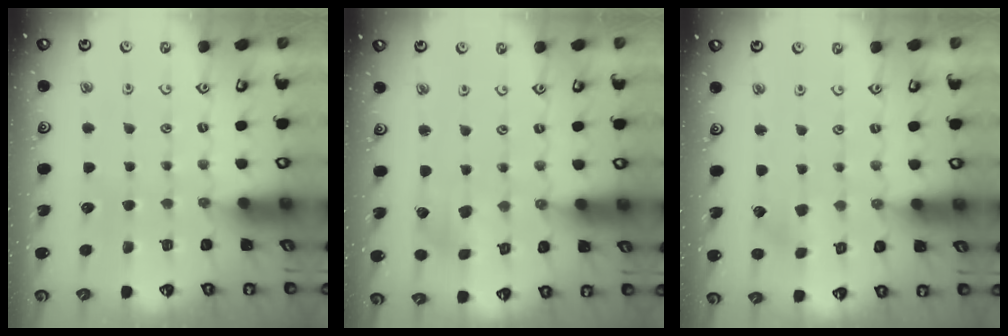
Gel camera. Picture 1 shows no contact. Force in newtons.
{"total": 2.9, "press": 2.9, "slide": 0.5}
{"total": 2.2, "press": 2.2, "slide": 0.1}